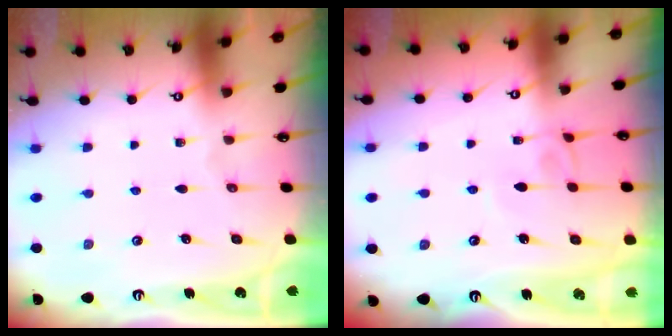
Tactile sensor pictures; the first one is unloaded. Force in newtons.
{"total": 5.2, "press": 5.2, "slide": 0.1}